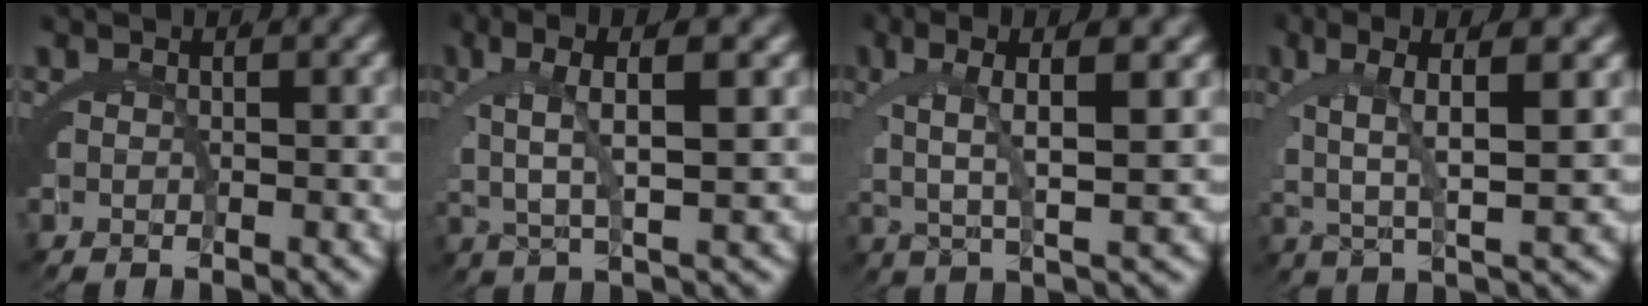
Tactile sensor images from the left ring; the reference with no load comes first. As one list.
[{"total": 5.5, "force": [1.7, 1.3, 5.1], "torque": [-0.091, 0.007, 0.033]}, {"total": 6.0, "force": [1.8, 1.5, 5.5], "torque": [-0.091, 0.008, 0.033]}, {"total": 6.4, "force": [1.7, 2.0, 5.8], "torque": [-0.097, 0.004, 0.032]}]